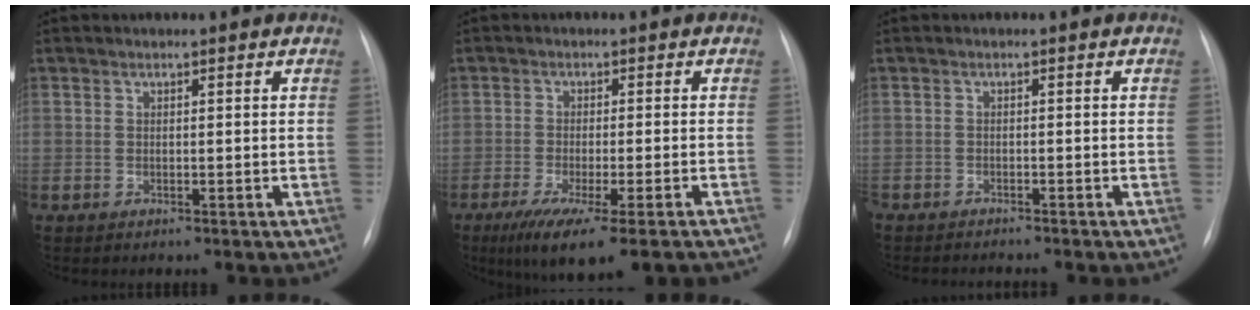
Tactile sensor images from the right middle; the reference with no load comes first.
{"total": 12.0, "force": [-8.7, 1.0, 8.1], "torque": [-0.118, -0.029, -0.133]}
{"total": 3.3, "force": [-3.2, 0.3, 1.0], "torque": [-0.011, -0.009, -0.046]}